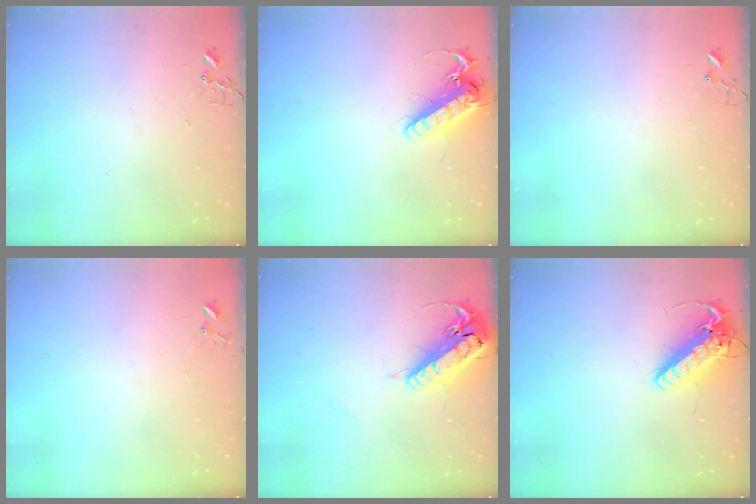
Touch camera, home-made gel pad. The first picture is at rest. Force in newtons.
{"total": 14.6, "press": 14.4, "slide": 2.6}
{"total": 3.8, "press": 3.8, "slide": 0.5}
{"total": 5.6, "press": 5.6, "slide": 0.4}
{"total": 19.2, "press": 18.9, "slide": 3.3}
{"total": 15.6, "press": 15.3, "slide": 3.2}